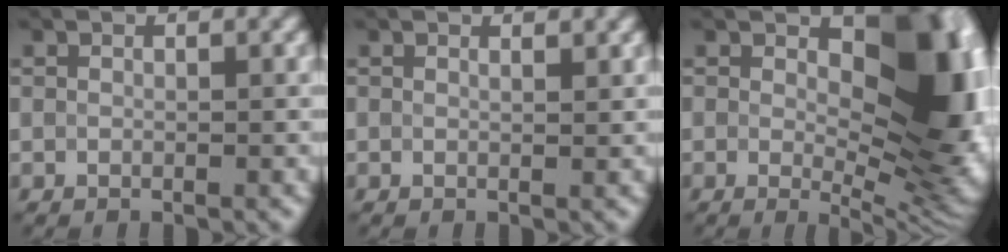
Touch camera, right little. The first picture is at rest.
{"total": 0.6, "force": [0.5, 0.0, 0.4], "torque": [-0.011, -0.003, 0.005]}
{"total": 11.0, "force": [1.7, 5.6, 9.3], "torque": [-0.117, -0.002, 0.027]}